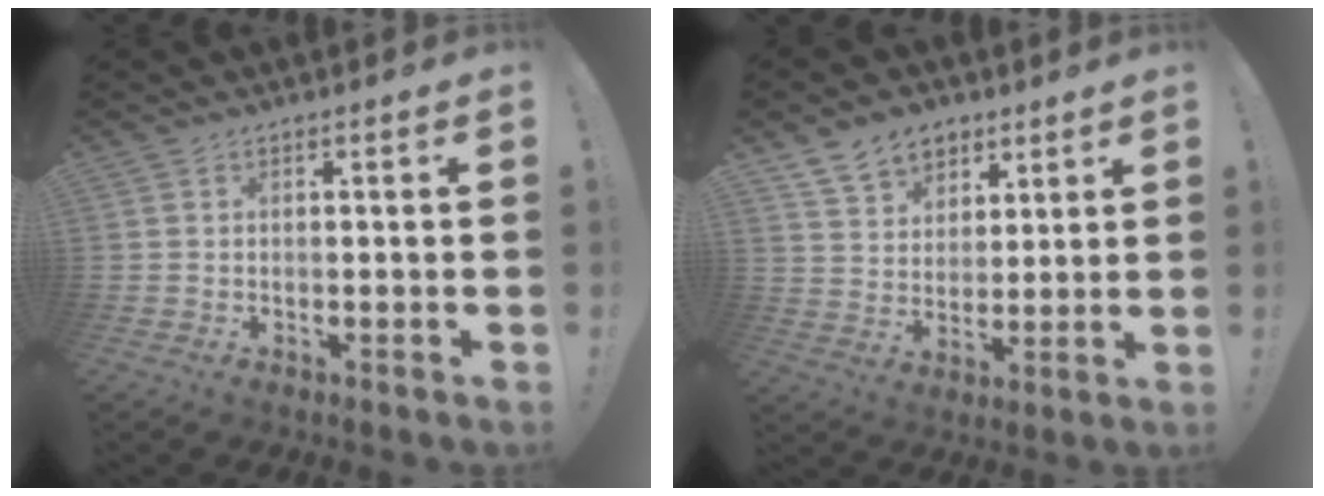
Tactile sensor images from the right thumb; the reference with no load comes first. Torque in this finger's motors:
{"motor_torque": [0.00, 0.01, 0.25, 0.25, 0.00]}